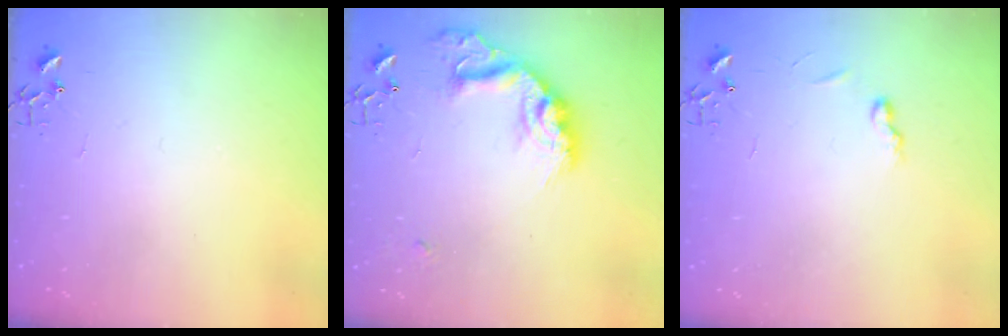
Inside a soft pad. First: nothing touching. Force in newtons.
{"total": 19.6, "press": 19.6, "slide": 1.4}
{"total": 5.8, "press": 5.7, "slide": 0.7}